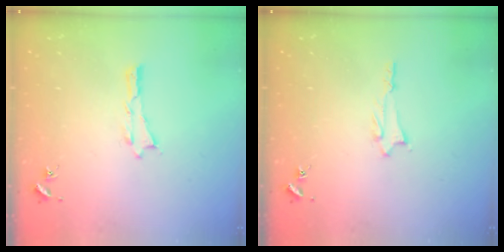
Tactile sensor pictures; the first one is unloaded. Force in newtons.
{"total": 1.4, "press": 1.4, "slide": 0.2}